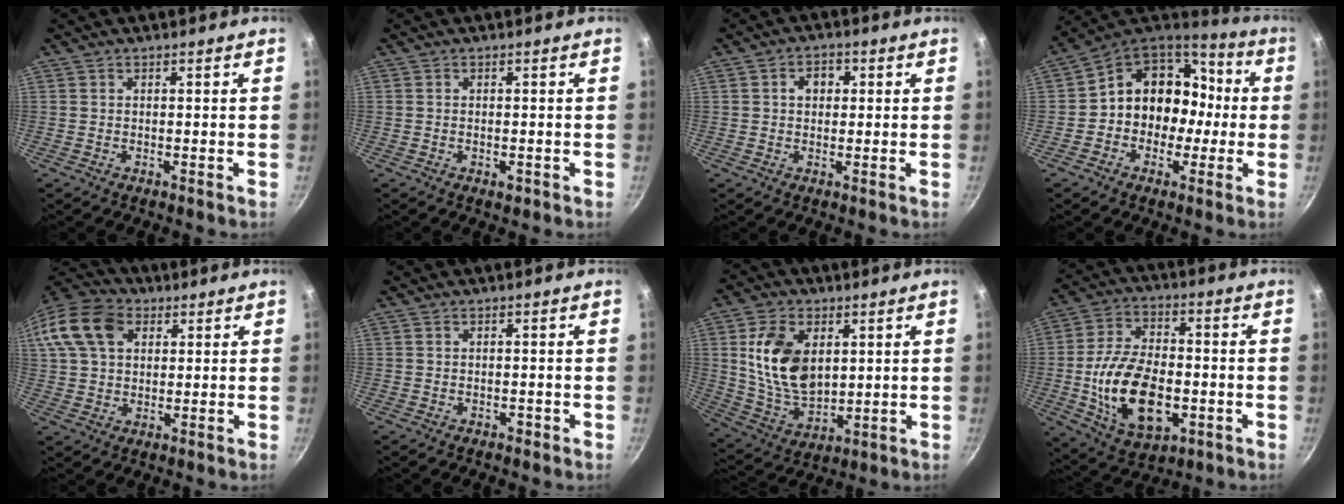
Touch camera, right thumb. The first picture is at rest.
{"total": 1.4, "force": [-0.6, 0.7, 1.1], "torque": [-0.015, -0.002, -0.009]}
{"total": 3.8, "force": [0.7, 3.0, 2.2], "torque": [-0.010, 0.009, 0.007]}
{"total": 15.5, "force": [-1.2, 13.3, 7.9], "torque": [-0.070, 0.058, -0.027]}
{"total": 16.9, "force": [5.8, 12.1, 10.2], "torque": [-0.211, 0.025, 0.094]}
{"total": 0.7, "force": [-0.4, 0.5, 0.4], "torque": [-0.001, 0.004, -0.003]}
{"total": 15.1, "force": [3.4, 9.8, 11.0], "torque": [-0.181, -0.020, 0.076]}
{"total": 18.6, "force": [-3.4, 10.9, 14.6], "torque": [-0.249, 0.017, -0.050]}